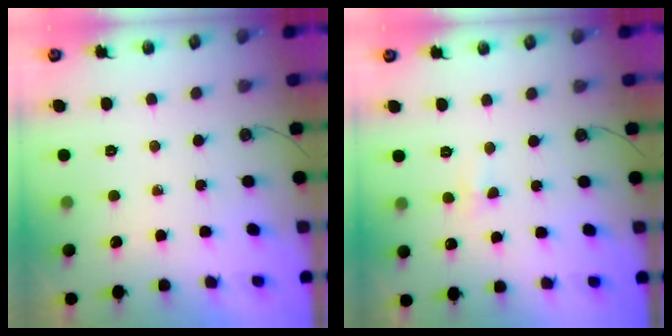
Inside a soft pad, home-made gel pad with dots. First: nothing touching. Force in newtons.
{"total": 4.1, "press": 2.4, "slide": 3.4}